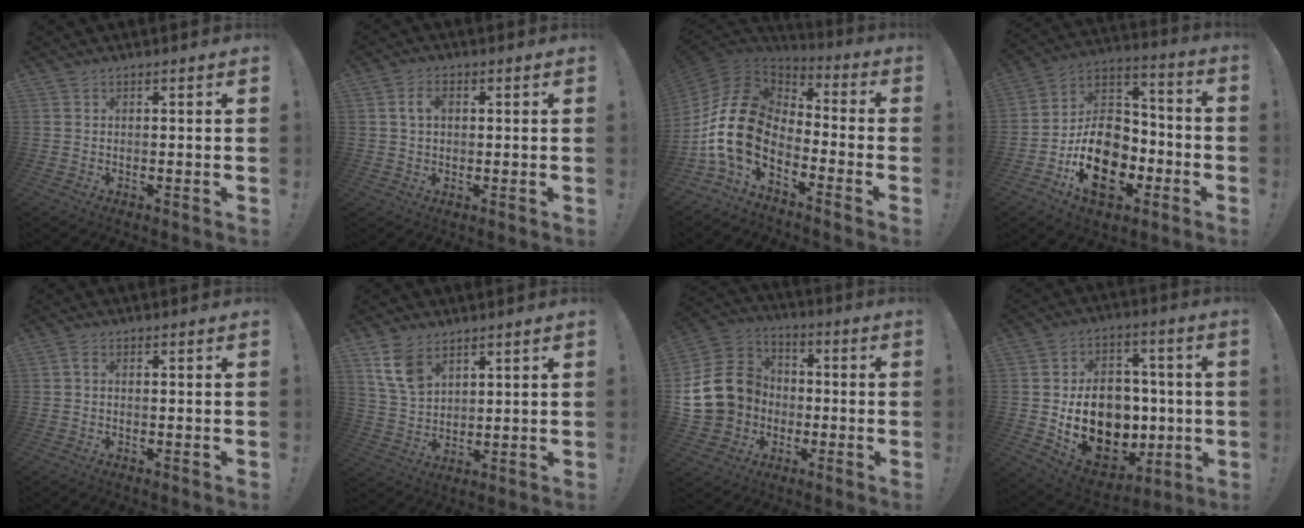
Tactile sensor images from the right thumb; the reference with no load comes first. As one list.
[{"total": 4.7, "force": [1.0, 3.1, 3.3], "torque": [-0.051, 0.004, 0.015]}, {"total": 17.1, "force": [-4.3, 10.8, 12.6], "torque": [-0.275, 0.020, -0.074]}, {"total": 19.7, "force": [-7.7, 13.8, 11.7], "torque": [-0.182, 0.041, -0.118]}, {"total": 1.2, "force": [-0.1, 0.7, 1.0], "torque": [-0.026, 0.007, -0.001]}, {"total": 9.1, "force": [5.5, 5.3, 4.9], "torque": [-0.092, -0.018, 0.110]}, {"total": 18.3, "force": [-0.3, 16.3, 8.1], "torque": [-0.134, 0.019, 0.025]}, {"total": 18.9, "force": [-1.3, 15.0, 11.3], "torque": [-0.175, -0.006, 0.010]}]